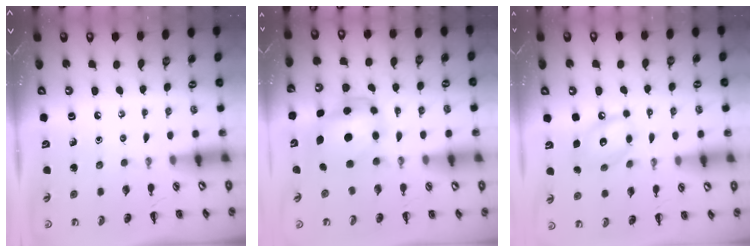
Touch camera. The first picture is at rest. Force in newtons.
{"total": 5.6, "press": 5.5, "slide": 1.2}
{"total": 11.4, "press": 11.3, "slide": 1.0}